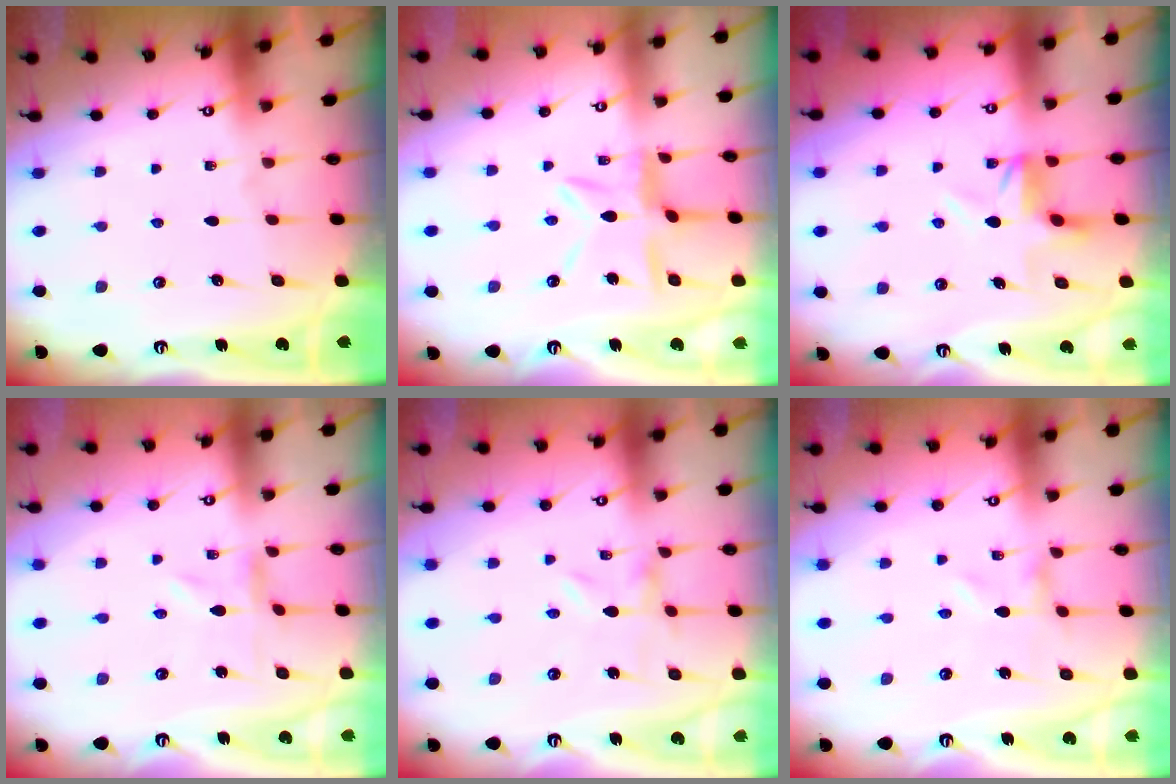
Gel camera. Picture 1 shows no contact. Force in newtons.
{"total": 10.2, "press": 10.2, "slide": 0.7}
{"total": 5.1, "press": 5.1, "slide": 0.1}
{"total": 0.0}
{"total": 0.0}
{"total": 0.0}